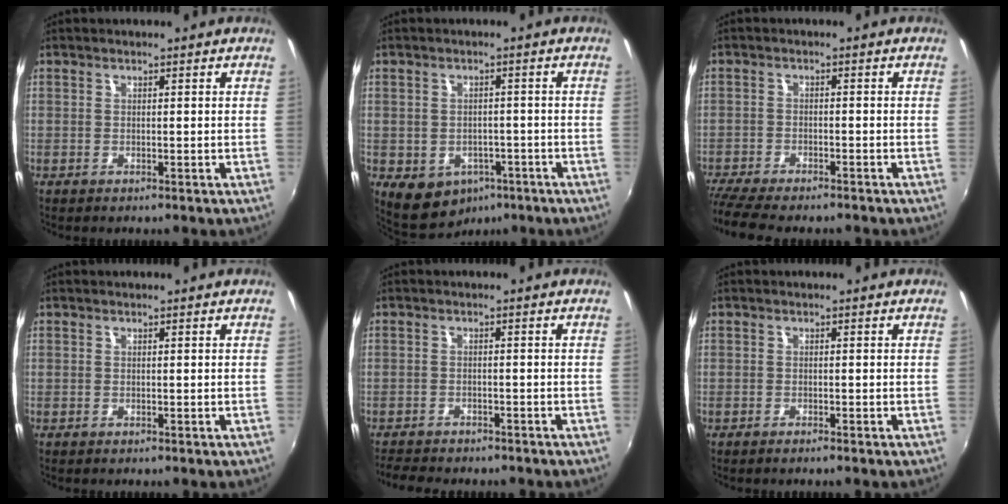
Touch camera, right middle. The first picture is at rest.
{"total": 9.2, "force": [-4.7, 6.9, 3.8], "torque": [-0.088, -0.008, -0.050]}
{"total": 10.0, "force": [-8.8, 1.9, 4.5], "torque": [-0.115, -0.041, -0.149]}
{"total": 0.0}
{"total": 6.6, "force": [-5.9, 1.9, 2.1], "torque": [-0.060, -0.017, -0.094]}
{"total": 0.8, "force": [-0.8, 0.1, 0.3], "torque": [-0.008, -0.003, -0.016]}